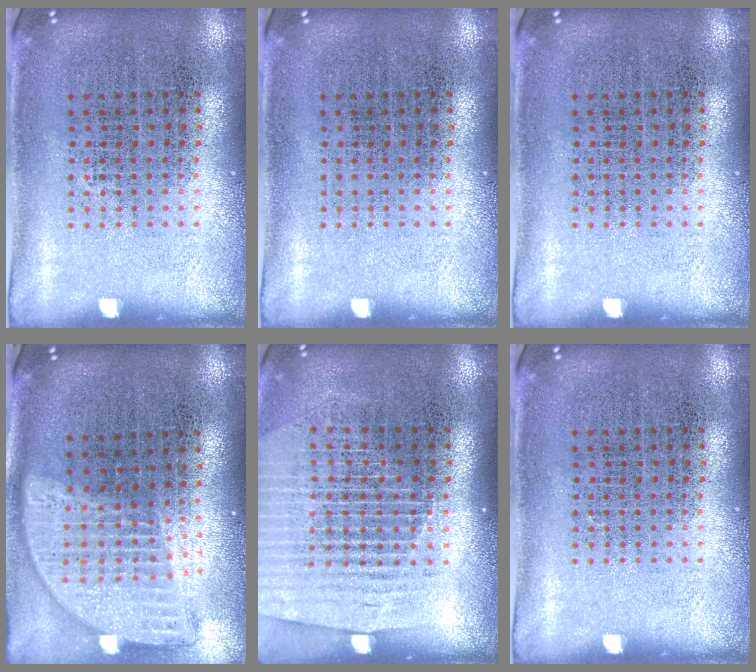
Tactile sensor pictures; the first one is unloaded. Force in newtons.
{"total": 0.0}
{"total": 0.0}
{"total": 2.0, "press": 1.6, "slide": 1.2}
{"total": 1.5, "press": 1.4, "slide": 0.6}
{"total": 0.0}